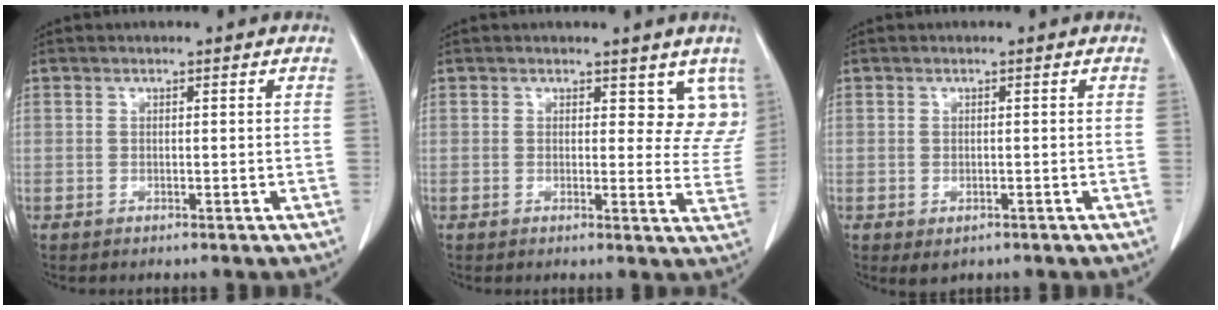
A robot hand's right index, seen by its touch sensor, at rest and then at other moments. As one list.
[{"total": 6.7, "force": [5.0, 3.7, 2.6], "torque": [0.002, -0.015, 0.042]}, {"total": 1.7, "force": [-0.8, 1.0, 1.0], "torque": [-0.013, -0.002, -0.002]}]